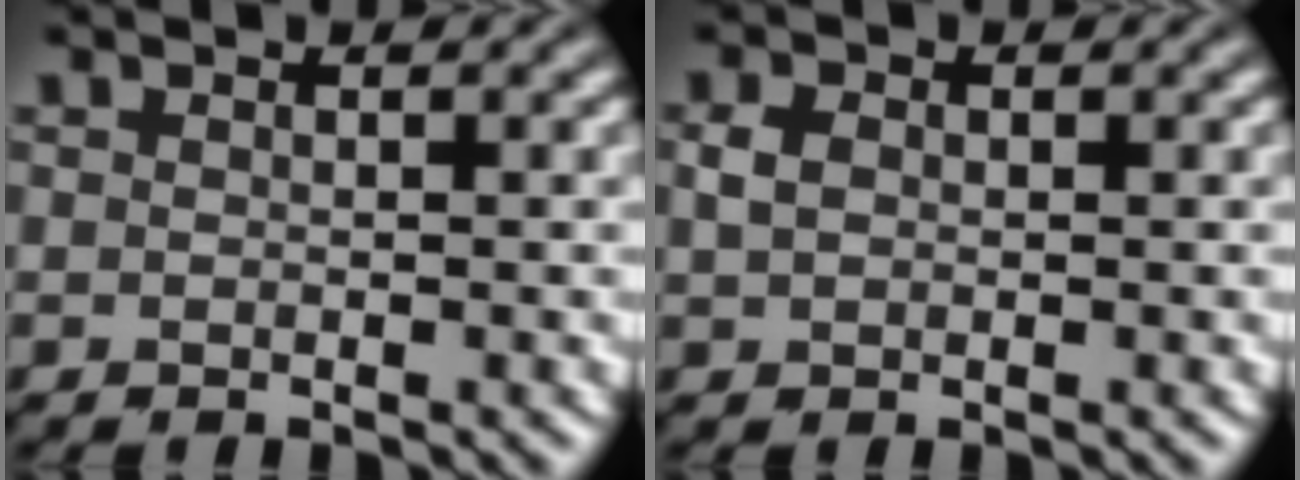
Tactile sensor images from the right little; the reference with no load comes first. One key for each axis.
{"total": 1.7, "fx": 0.3, "fy": 1.3, "fz": 1.0, "tx": -0.022, "ty": 0.004, "tz": 0.003}